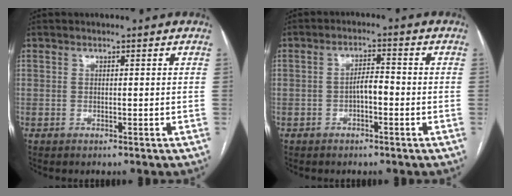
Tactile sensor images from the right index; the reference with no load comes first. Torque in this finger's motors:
{"motor_torque": [0.61, -0.09, 0.36, 0.07]}